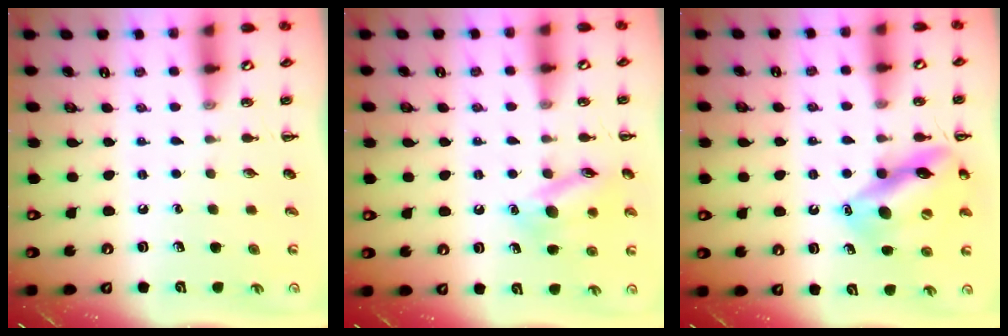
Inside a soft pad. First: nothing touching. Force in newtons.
{"total": 12.8, "press": 12.8, "slide": 0.8}
{"total": 15.8, "press": 15.7, "slide": 2.1}